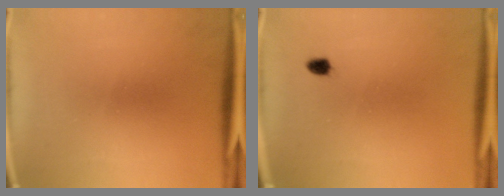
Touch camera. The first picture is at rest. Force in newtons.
{"total": 1.2}